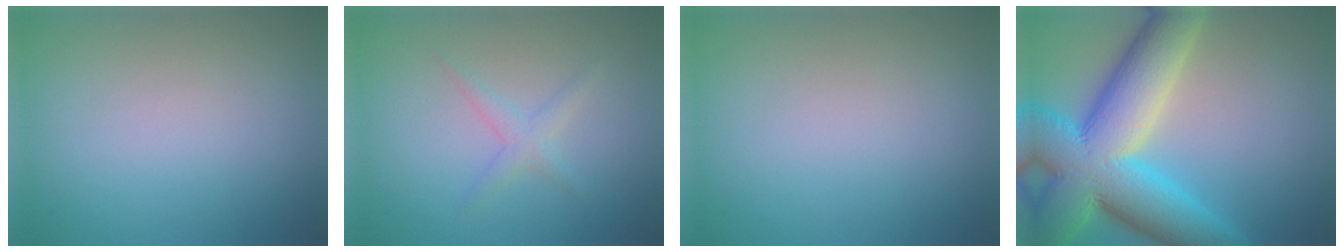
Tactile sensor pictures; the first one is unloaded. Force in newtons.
{"total": 1.4, "press": 1.4, "slide": 0.1}
{"total": 0.0}
{"total": 14.1, "press": 14.1, "slide": 0.4}